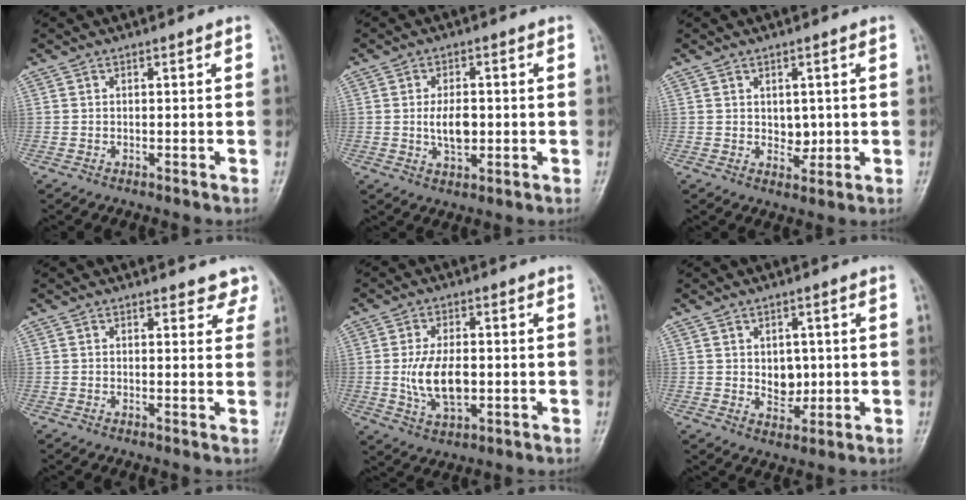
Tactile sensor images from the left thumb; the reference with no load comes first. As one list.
[{"total": 5.8, "force": [-0.2, 3.2, 4.8], "torque": [-0.078, -0.002, -0.003]}, {"total": 3.6, "force": [0.4, 2.6, 2.4], "torque": [-0.017, -0.007, 0.011]}, {"total": 4.0, "force": [3.5, 1.8, 0.9], "torque": [0.024, -0.017, 0.025]}, {"total": 9.3, "force": [-0.6, 5.0, 7.8], "torque": [-0.140, -0.005, -0.006]}, {"total": 5.3, "force": [0.5, 3.9, 3.5], "torque": [-0.026, -0.008, 0.016]}]